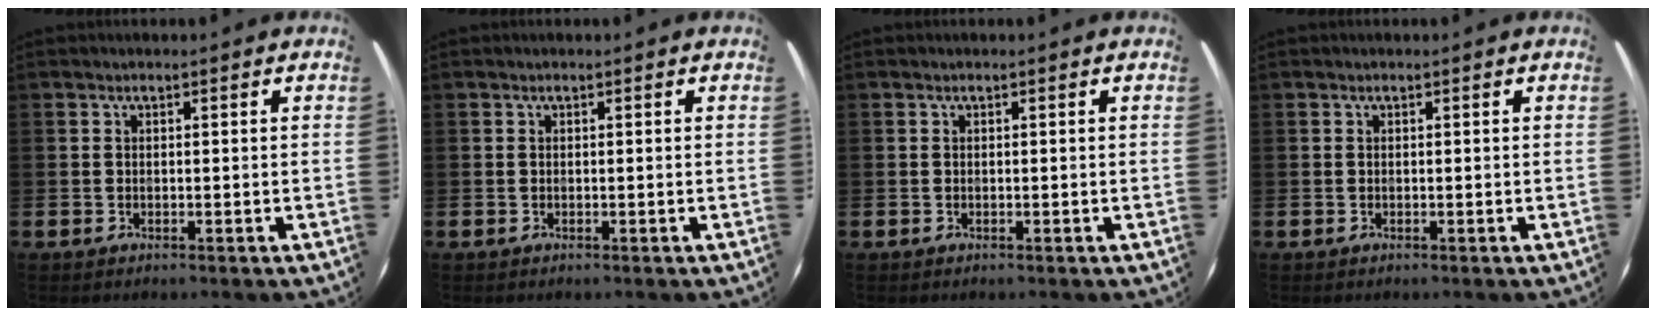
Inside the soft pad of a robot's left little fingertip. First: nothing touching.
{"total": 0.0}
{"total": 0.0}
{"total": 0.0}